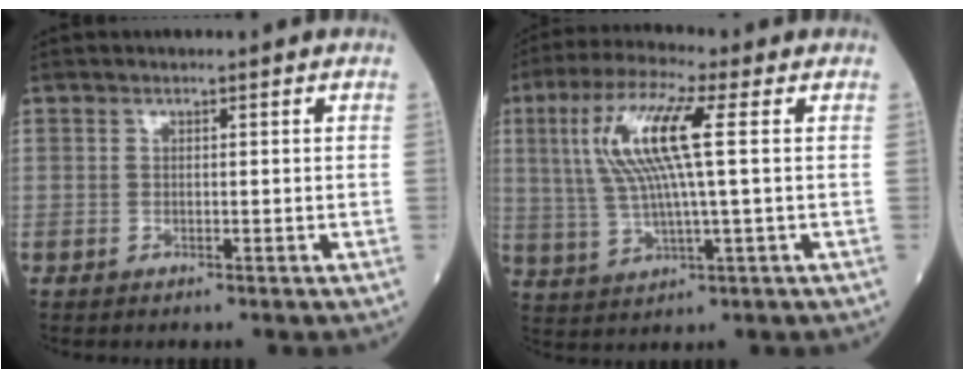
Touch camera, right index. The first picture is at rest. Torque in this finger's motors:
{"motor_torque": [1.67, 0.47, 0.74, 0.21]}